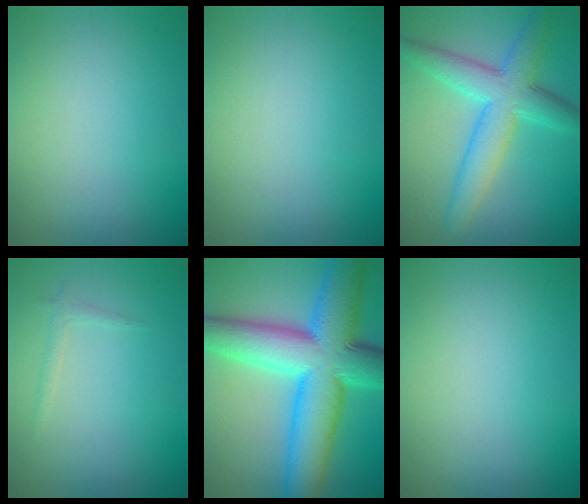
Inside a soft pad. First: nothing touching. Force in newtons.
{"total": 0.0}
{"total": 6.3, "press": 6.3, "slide": 0.2}
{"total": 0.7, "press": 0.7, "slide": 0.1}
{"total": 13.7, "press": 13.7, "slide": 0.2}
{"total": 0.0}